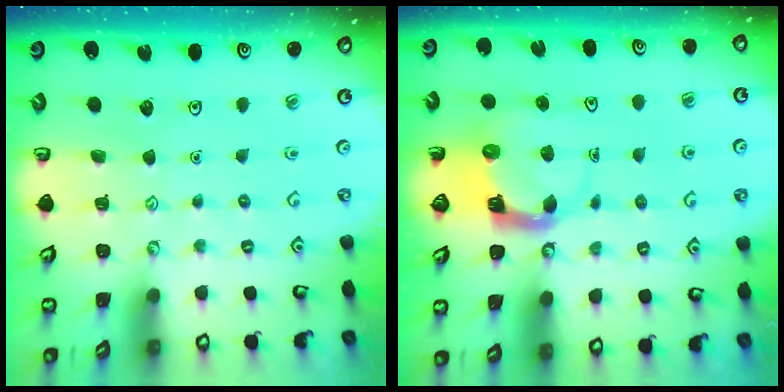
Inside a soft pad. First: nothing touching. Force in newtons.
{"total": 3.8, "press": 3.8, "slide": 0.2}